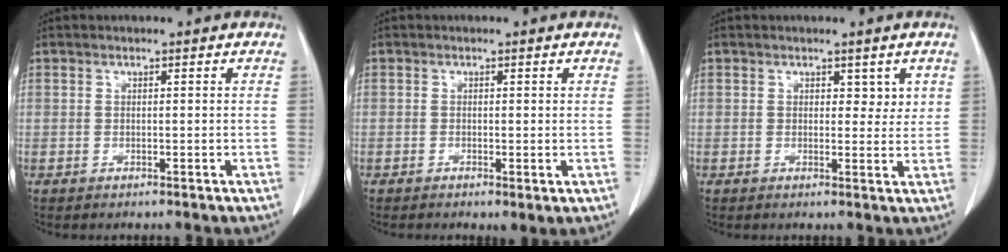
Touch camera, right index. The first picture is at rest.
{"total": 1.3, "force": [-0.4, 0.4, 1.2], "torque": [-0.021, -0.004, -0.003]}
{"total": 2.5, "force": [1.2, 1.6, 1.4], "torque": [-0.008, -0.005, 0.015]}